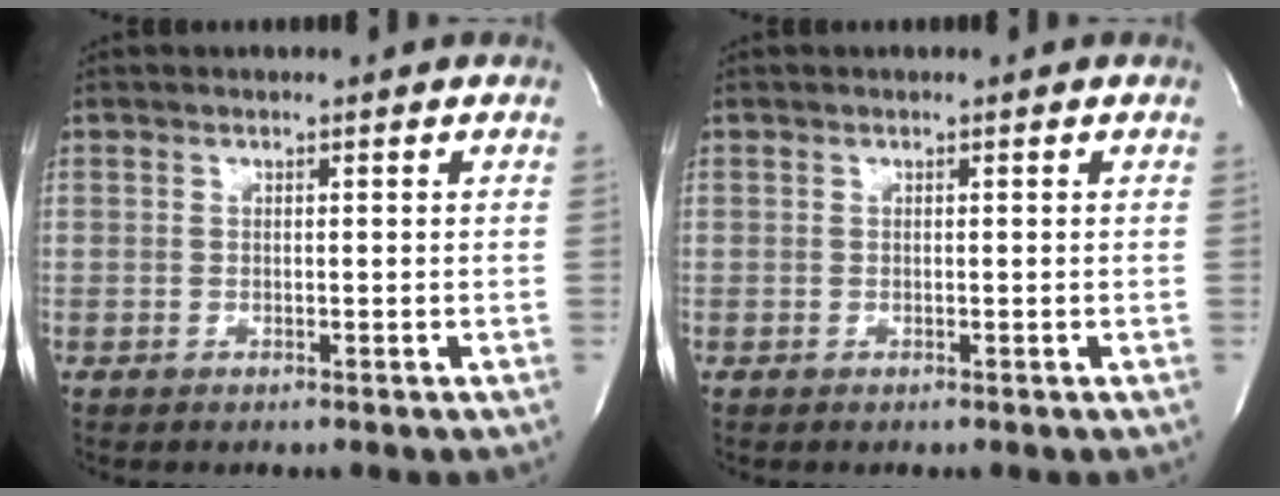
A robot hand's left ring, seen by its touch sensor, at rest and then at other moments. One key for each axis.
{"total": 0.0}